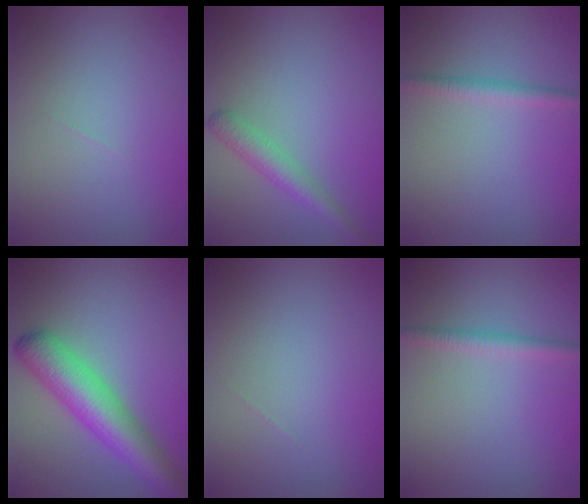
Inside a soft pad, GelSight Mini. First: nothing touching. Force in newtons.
{"total": 2.5, "press": 2.5, "slide": 0.1}
{"total": 1.7, "press": 1.7, "slide": 0.1}
{"total": 6.9, "press": 6.9, "slide": 0.3}
{"total": 0.0}
{"total": 1.7, "press": 1.7, "slide": 0.1}